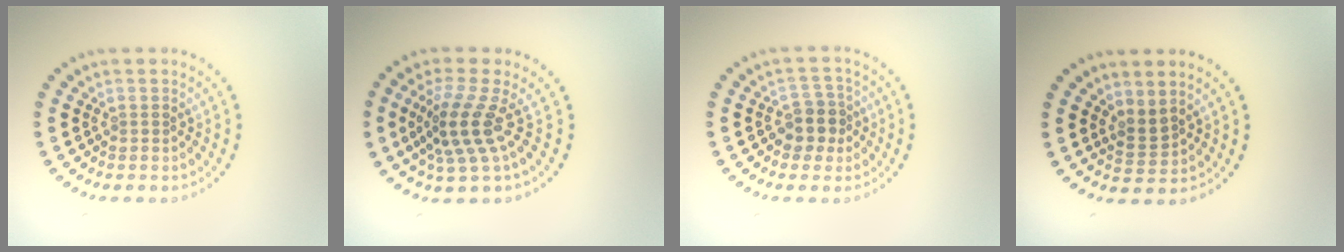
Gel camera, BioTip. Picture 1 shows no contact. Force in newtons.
{"total": 4.0, "press": 2.7, "slide": 2.8}
{"total": 2.6, "press": 2.3, "slide": 1.3}
{"total": 1.7, "press": 1.3, "slide": 1.1}